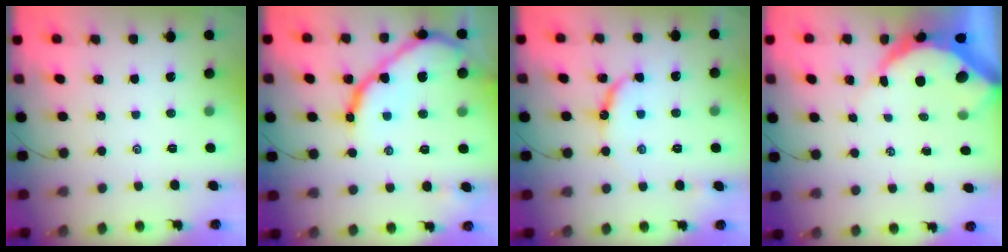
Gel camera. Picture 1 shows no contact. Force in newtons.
{"total": 15.6, "press": 15.5, "slide": 1.3}
{"total": 10.1, "press": 10.1, "slide": 0.8}
{"total": 9.3, "press": 9.3, "slide": 1.0}